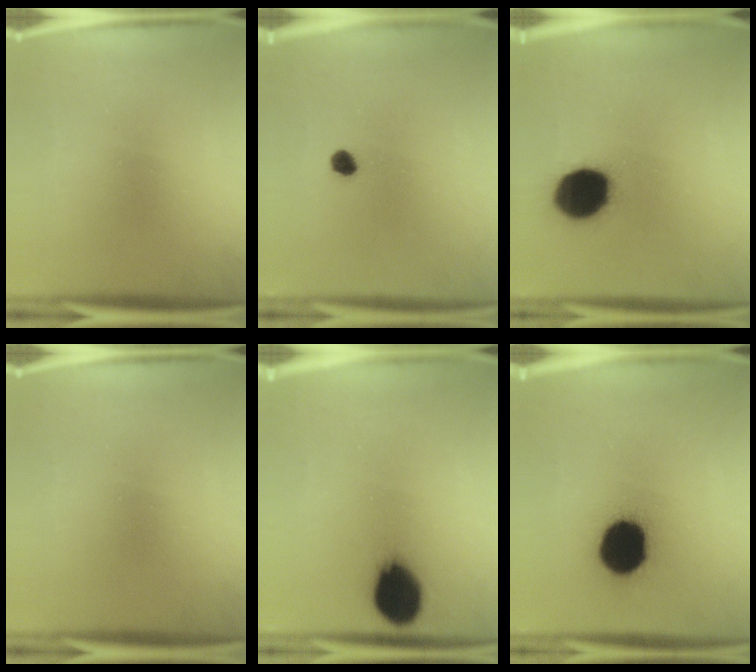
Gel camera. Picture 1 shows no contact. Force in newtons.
{"total": 2.2}
{"total": 17.2}
{"total": 0.0}
{"total": 12.9}
{"total": 17.5}